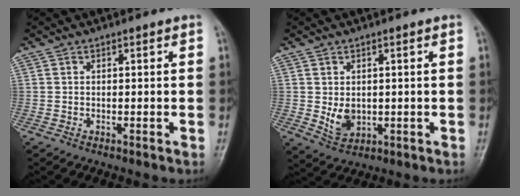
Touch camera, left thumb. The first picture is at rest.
{"total": 4.6, "force": [0.1, 3.4, 3.0], "torque": [-0.039, -0.010, 0.013]}